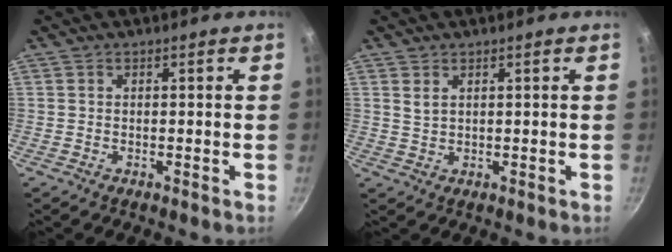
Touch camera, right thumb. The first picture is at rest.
{"total": 1.9, "force": [1.0, 1.1, 1.2], "torque": [-0.021, -0.005, 0.021]}